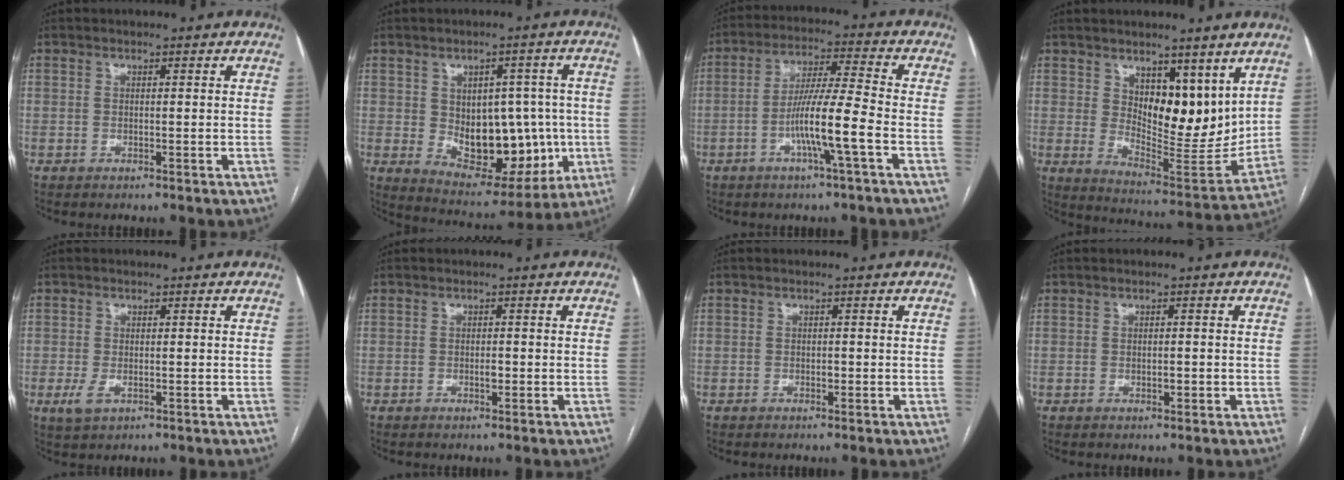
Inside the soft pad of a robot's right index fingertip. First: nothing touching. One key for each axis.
{"total": 15.3, "fx": -0.9, "fy": 8.9, "fz": 12.4, "tx": -0.174, "ty": 0.014, "tz": 0.015}
{"total": 9.6, "fx": -3.3, "fy": -0.5, "fz": 9.0, "tx": -0.169, "ty": 0.003, "tz": -0.064}
{"total": 12.2, "fx": 5.7, "fy": 5.5, "fz": 9.2, "tx": -0.139, "ty": -0.015, "tz": 0.113}
{"total": 2.6, "fx": -0.7, "fy": 1.7, "fz": 1.9, "tx": -0.040, "ty": -0.003, "tz": -0.006}
{"total": 1.0, "fx": -0.2, "fy": 0.4, "fz": 0.8, "tx": -0.015, "ty": 0.000, "tz": -0.004}
{"total": 0.6, "fx": -0.1, "fy": 0.3, "fz": 0.4, "tx": -0.006, "ty": 0.001, "tz": -0.004}
{"total": 1.1, "fx": -0.2, "fy": 0.6, "fz": 1.0, "tx": -0.014, "ty": 0.000, "tz": -0.001}